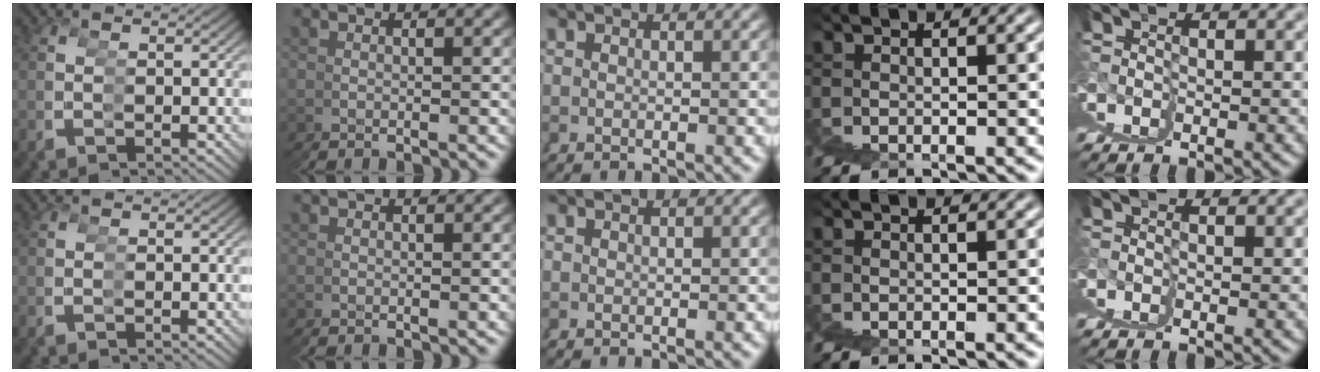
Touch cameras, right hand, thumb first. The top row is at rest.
{}